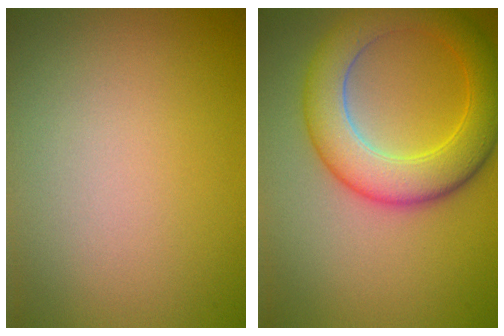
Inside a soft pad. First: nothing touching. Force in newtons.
{"total": 7.1, "press": 7.1, "slide": 0.3}